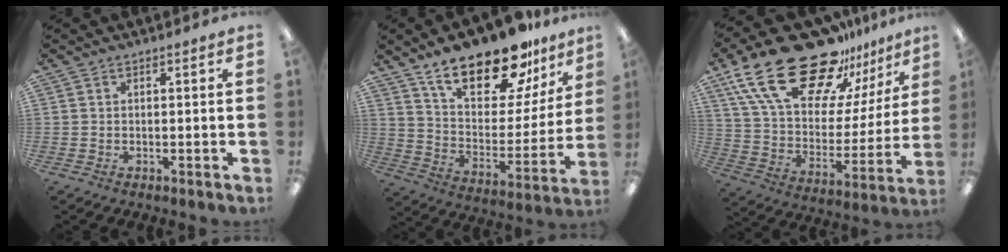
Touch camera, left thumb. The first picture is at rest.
{"total": 22.2, "force": [16.7, 8.9, 11.6], "torque": [-0.191, -0.105, 0.289]}
{"total": 27.4, "force": [19.0, 12.8, 15.0], "torque": [-0.264, -0.118, 0.339]}